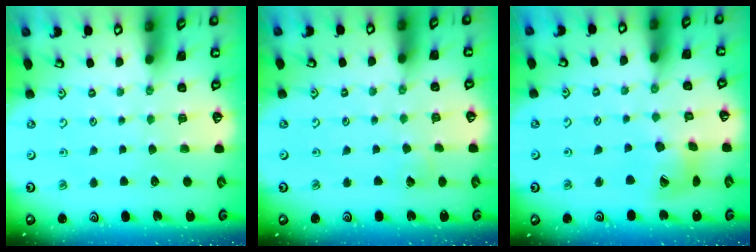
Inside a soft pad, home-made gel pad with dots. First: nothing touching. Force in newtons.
{"total": 2.3, "press": 2.3, "slide": 0.1}
{"total": 13.4, "press": 13.3, "slide": 1.5}